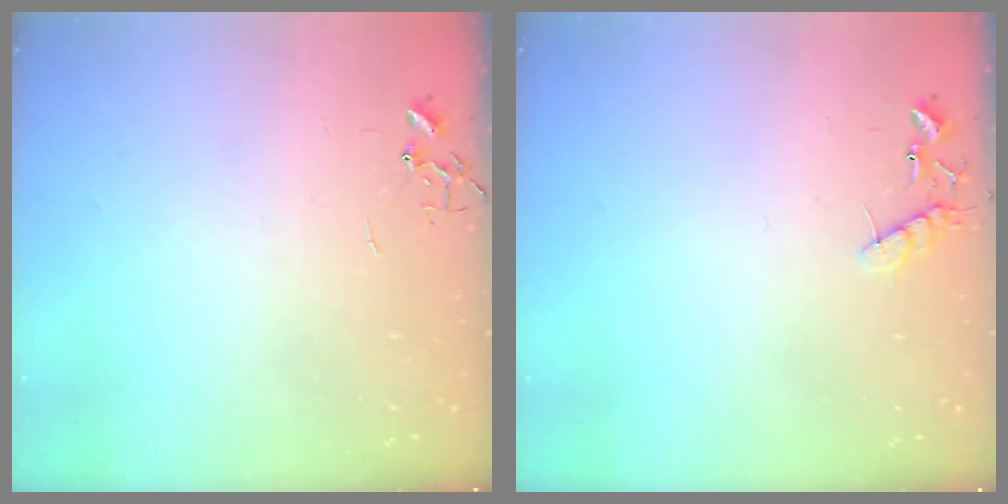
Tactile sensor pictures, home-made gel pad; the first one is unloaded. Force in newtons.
{"total": 8.5, "press": 8.5, "slide": 0.6}